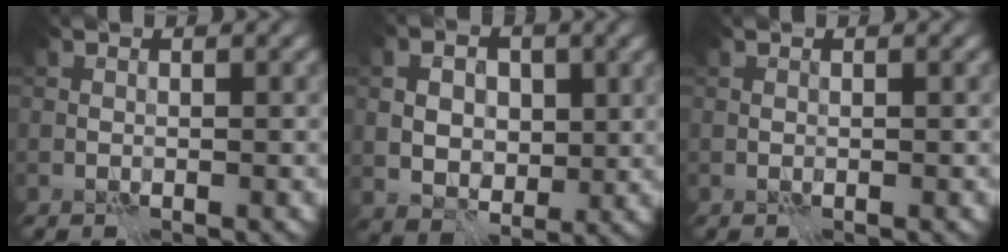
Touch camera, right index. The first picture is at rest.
{"total": 5.0, "force": [0.7, 3.7, 3.3], "torque": [-0.058, 0.003, 0.013]}
{"total": 0.0}